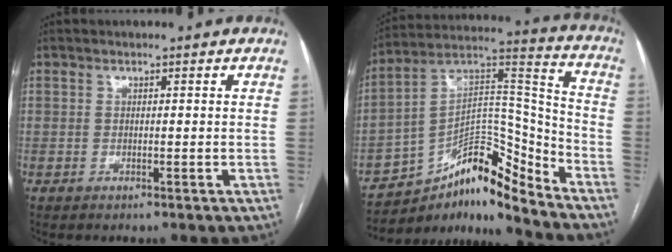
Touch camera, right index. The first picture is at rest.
{"total": 13.0, "force": [-10.5, 3.3, 7.0], "torque": [-0.112, 0.068, -0.174]}